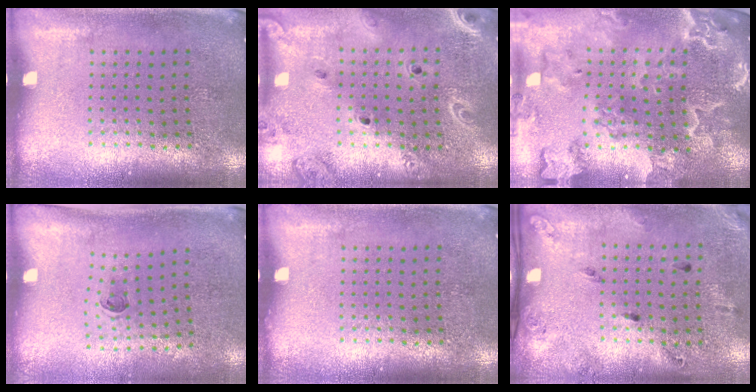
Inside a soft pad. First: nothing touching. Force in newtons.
{"total": 2.1, "press": 1.9, "slide": 0.9}
{"total": 3.6, "press": 3.1, "slide": 1.7}
{"total": 0.5, "press": 0.3, "slide": 0.4}
{"total": 0.0}
{"total": 1.8, "press": 1.0, "slide": 1.5}